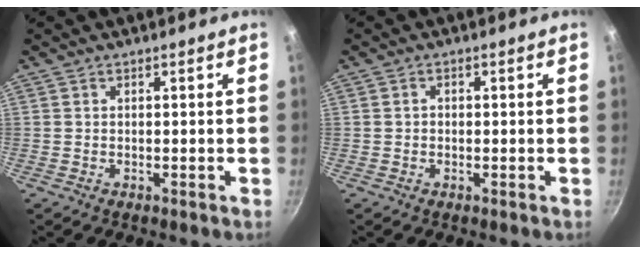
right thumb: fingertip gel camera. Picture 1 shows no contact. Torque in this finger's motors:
{"motor_torque": [-0.73, -0.13, -0.24, 0.29, 0.05]}